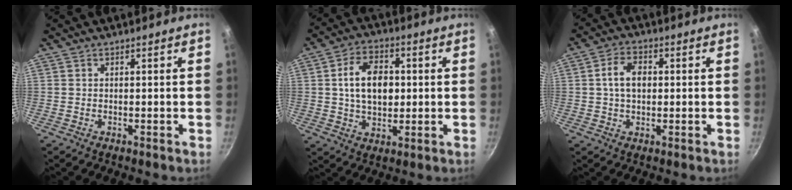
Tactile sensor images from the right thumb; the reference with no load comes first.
{"total": 11.2, "force": [1.2, 7.4, 8.3], "torque": [-0.122, 0.007, 0.016]}
{"total": 6.3, "force": [0.7, 4.2, 4.7], "torque": [-0.071, 0.011, 0.006]}